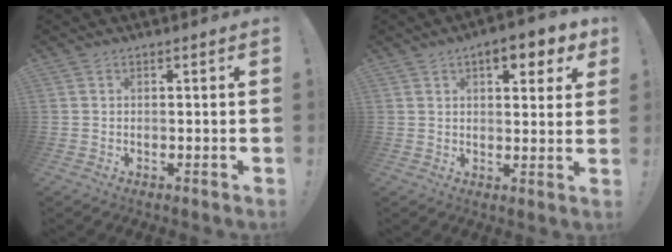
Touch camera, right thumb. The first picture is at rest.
{"total": 7.9, "force": [4.4, 3.2, 5.7], "torque": [-0.065, -0.018, 0.070]}